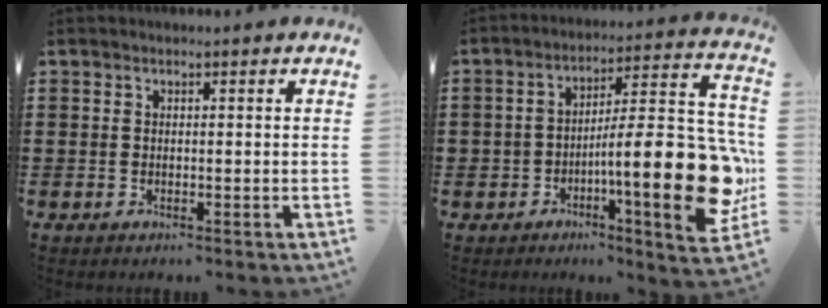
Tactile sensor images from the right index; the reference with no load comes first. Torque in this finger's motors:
{"motor_torque": [2.14, 0.00, 1.05, 0.21]}